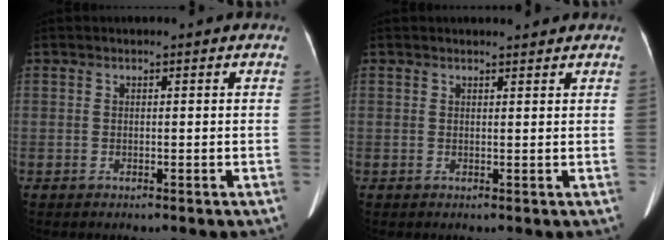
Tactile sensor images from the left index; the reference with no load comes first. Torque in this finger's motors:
{"motor_torque": [-0.11, 0.02, -0.10, -0.01]}